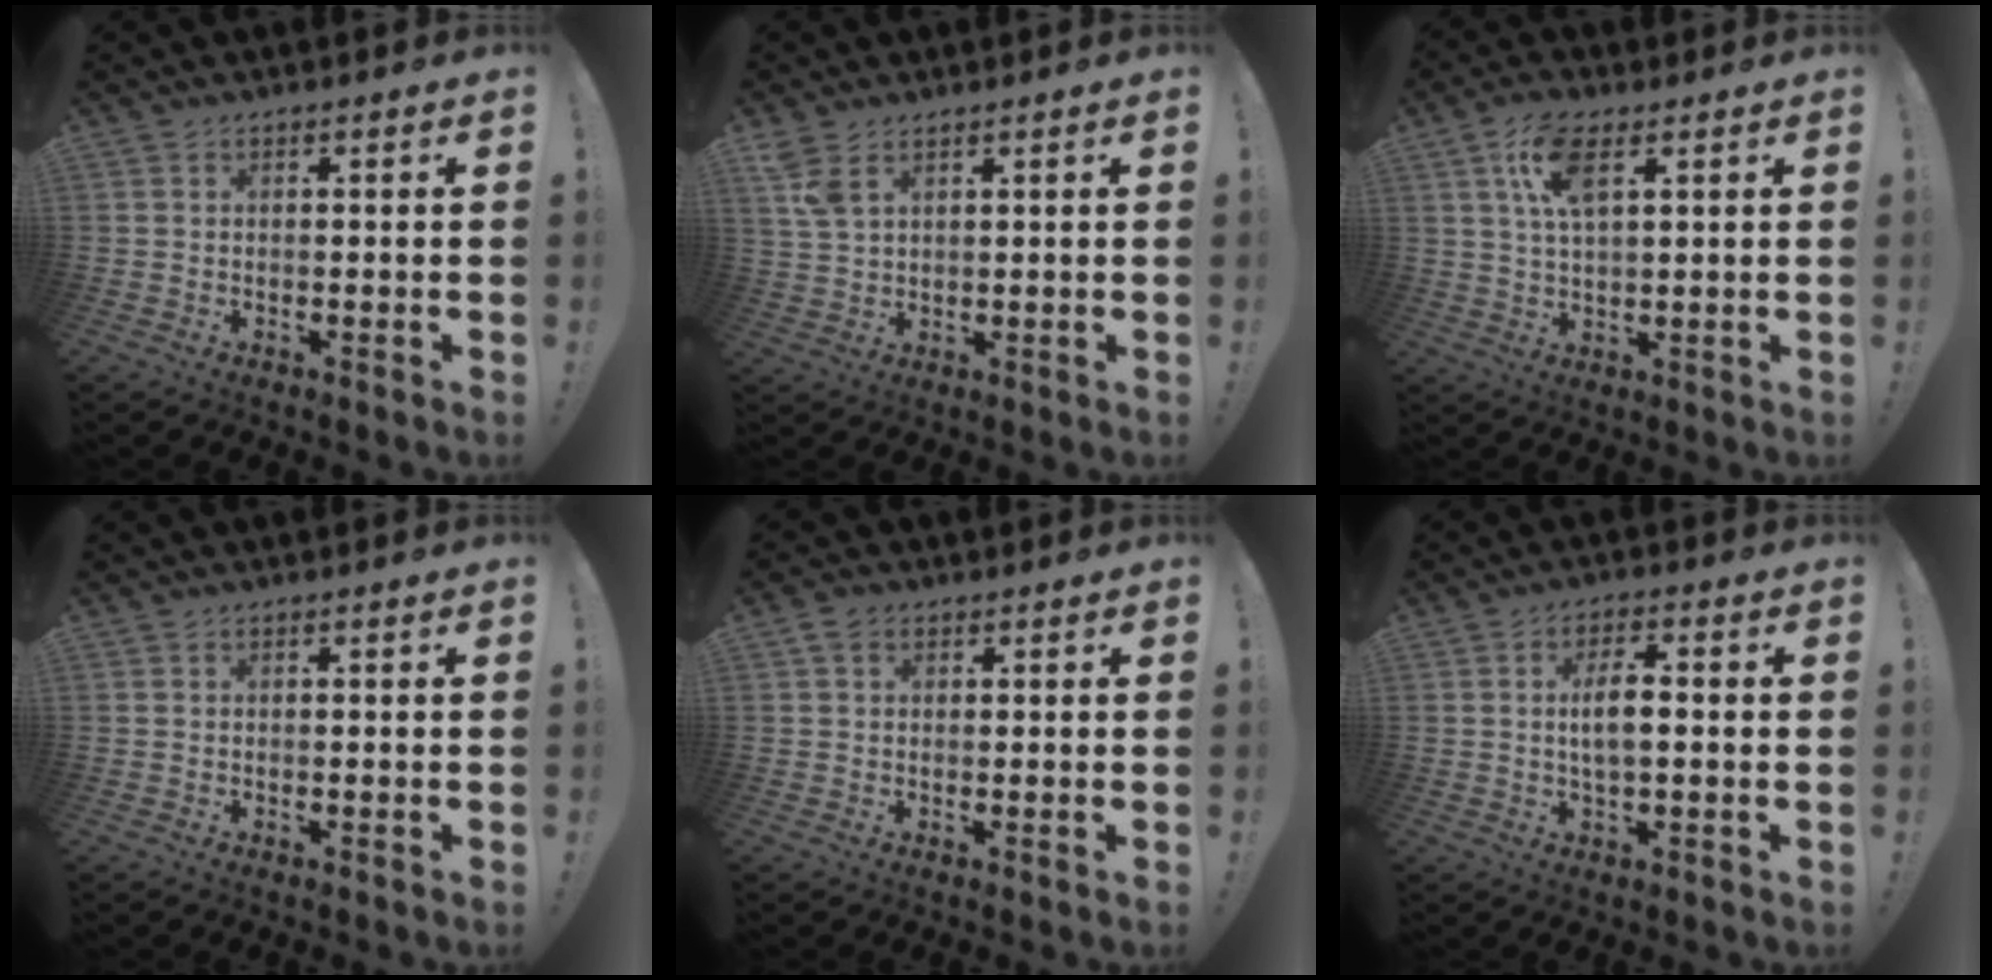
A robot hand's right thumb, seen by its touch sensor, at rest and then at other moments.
{"total": 5.0, "force": [3.1, 2.2, 3.3], "torque": [-0.069, -0.010, 0.060]}
{"total": 9.5, "force": [4.2, 4.0, 7.5], "torque": [-0.137, 0.001, 0.077]}
{"total": 0.0}
{"total": 2.6, "force": [1.2, 1.9, 1.2], "torque": [-0.026, 0.005, 0.024]}
{"total": 6.4, "force": [0.1, 2.7, 5.8], "torque": [-0.106, 0.008, -0.003]}